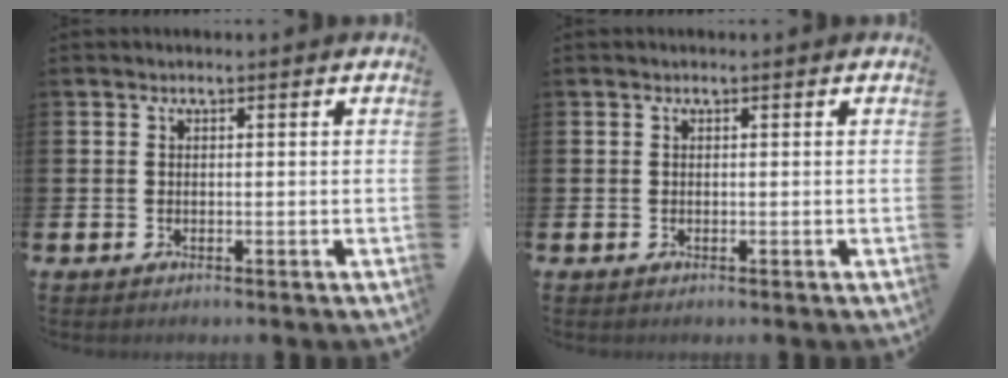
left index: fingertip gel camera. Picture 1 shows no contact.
{"total": 0.0}